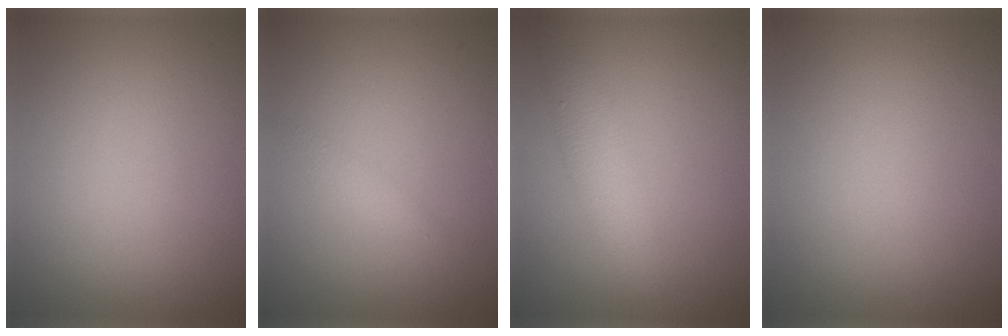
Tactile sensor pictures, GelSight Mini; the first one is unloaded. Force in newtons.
{"total": 1.2, "press": 1.2, "slide": 0.0}
{"total": 3.2, "press": 3.2, "slide": 0.2}
{"total": 0.0}